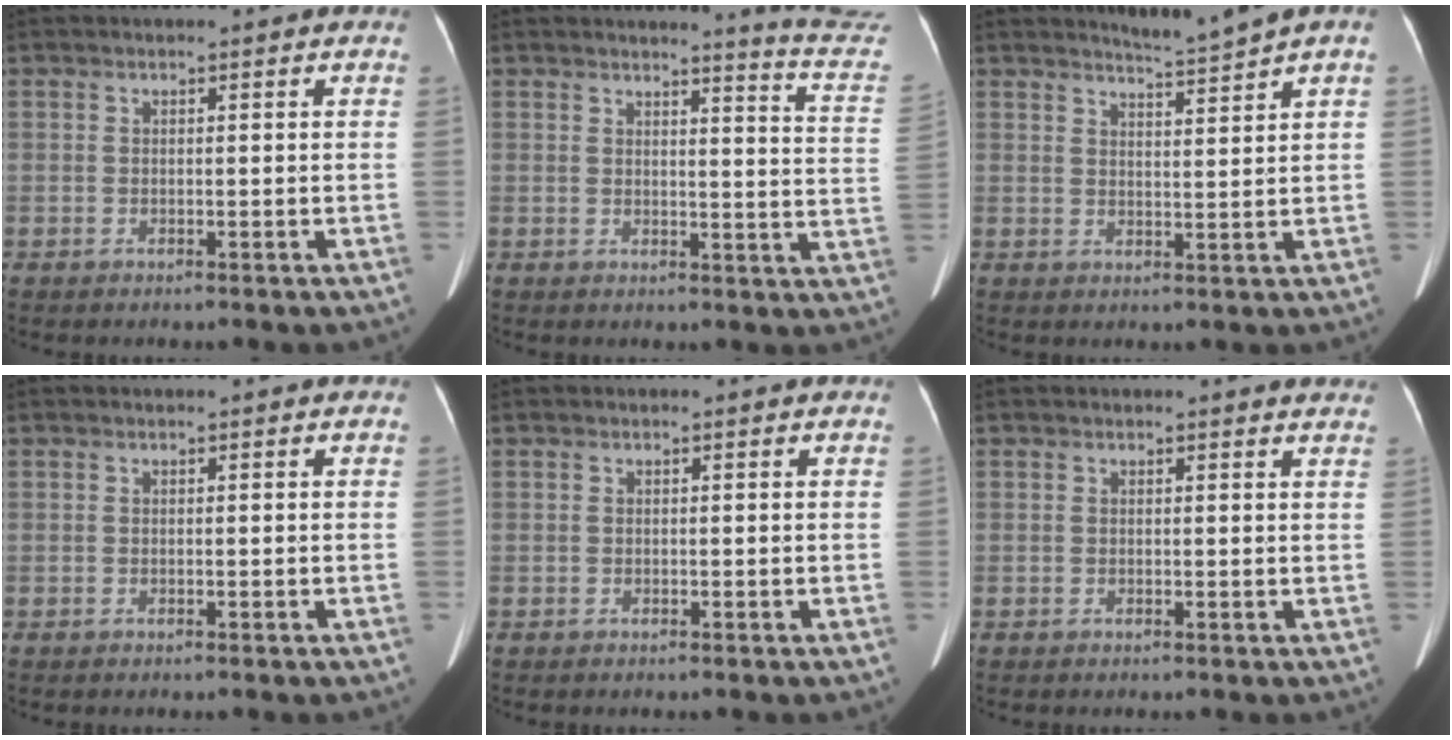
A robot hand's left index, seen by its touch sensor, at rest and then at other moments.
{"total": 11.5, "force": [11.3, -2.2, 0.5], "torque": [-0.008, -0.132, 0.105]}
{"total": 3.0, "force": [2.6, -1.6, 0.3], "torque": [-0.010, -0.012, 0.055]}
{"total": 0.0}
{"total": 0.0}
{"total": 3.2, "force": [3.2, 0.3, 0.4], "torque": [-0.007, -0.009, 0.017]}